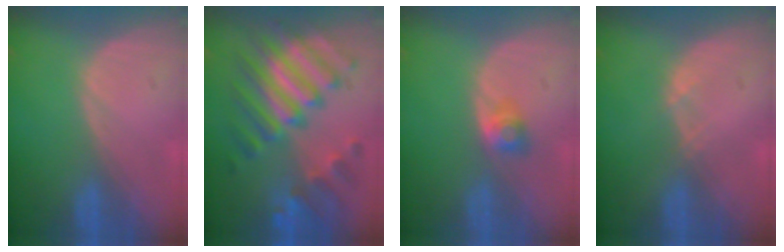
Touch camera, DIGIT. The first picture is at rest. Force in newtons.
{"total": 11.8, "press": 11.7, "slide": 1.2}
{"total": 2.7, "press": 2.4, "slide": 1.1}
{"total": 0.8, "press": 0.8, "slide": 0.1}